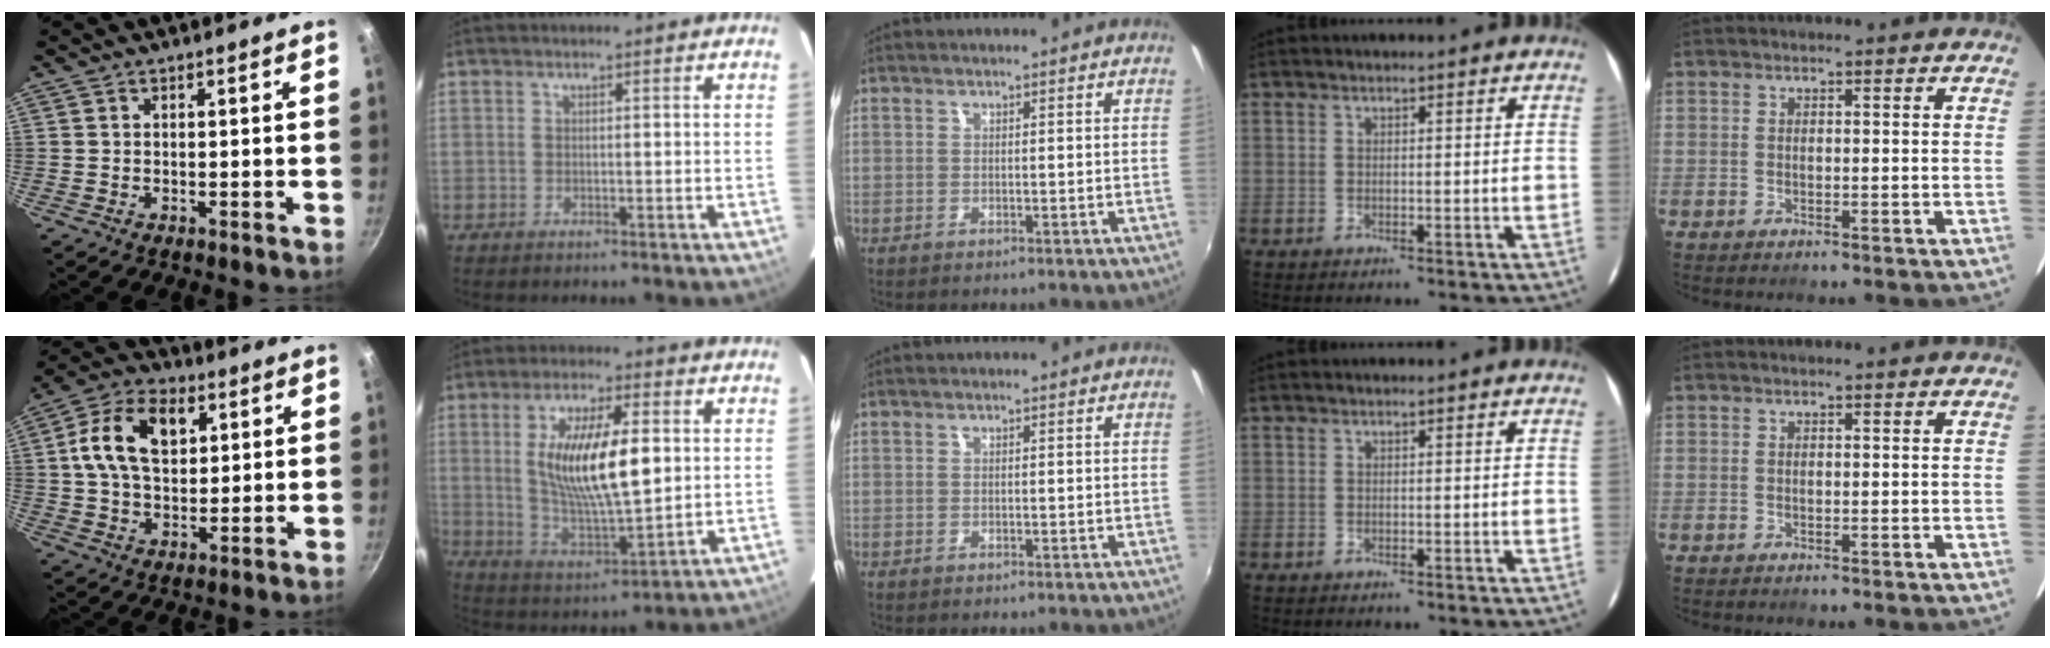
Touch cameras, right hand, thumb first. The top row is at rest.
{"thumb": {"total": 14.0, "force": [3.7, 9.3, 9.9], "torque": [-0.157, 0.007, 0.053]}, "index": {"total": 16.0, "force": [2.4, 5.3, 14.9], "torque": [-0.271, -0.005, 0.052]}}